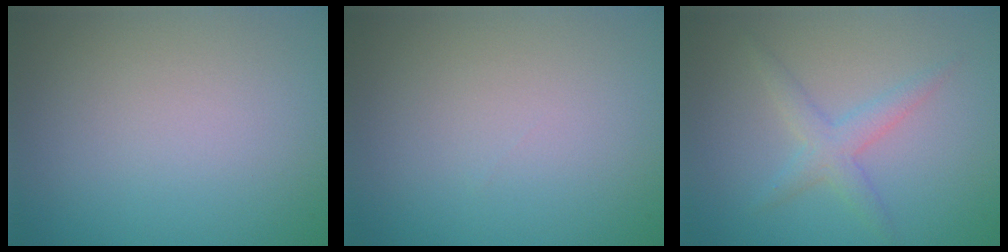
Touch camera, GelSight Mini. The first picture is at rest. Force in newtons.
{"total": 0.0}
{"total": 2.3, "press": 2.3, "slide": 0.1}